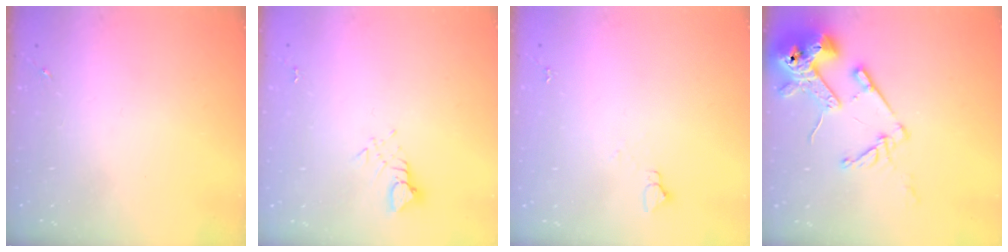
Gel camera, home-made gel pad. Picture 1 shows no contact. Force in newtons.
{"total": 3.1, "press": 3.1, "slide": 0.2}
{"total": 3.1, "press": 3.1, "slide": 0.3}
{"total": 17.2, "press": 17.1, "slide": 2.1}